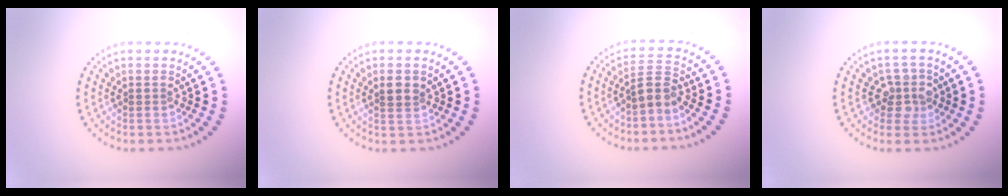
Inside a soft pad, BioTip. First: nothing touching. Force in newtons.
{"total": 1.9, "press": 1.7, "slide": 0.8}
{"total": 2.4, "press": 2.0, "slide": 1.3}
{"total": 2.5, "press": 2.1, "slide": 1.3}